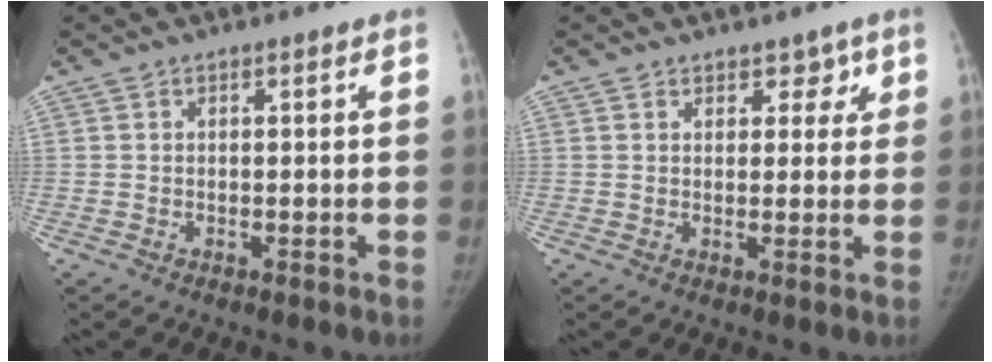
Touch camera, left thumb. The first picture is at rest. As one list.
[{"total": 3.2, "force": [2.0, 2.3, 1.0], "torque": [0.024, -0.008, 0.023]}]